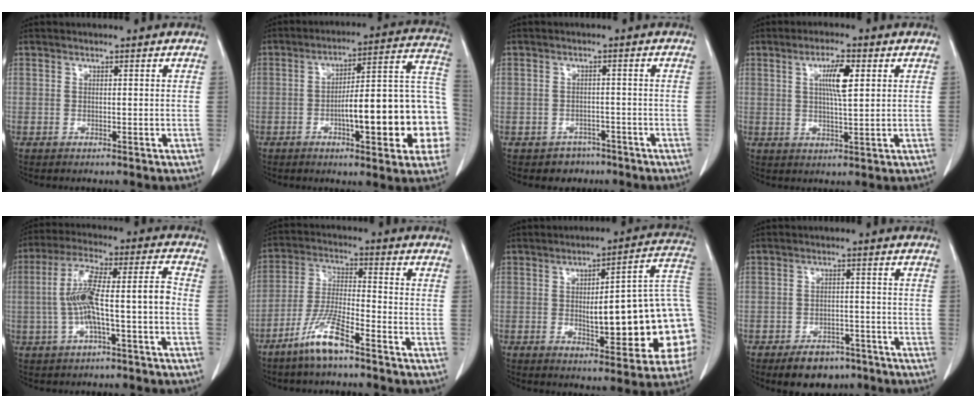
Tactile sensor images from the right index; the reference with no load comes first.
{"total": 19.8, "force": [-4.5, 4.1, 18.8], "torque": [-0.190, 0.044, -0.053]}
{"total": 3.4, "force": [-2.3, 2.6, -0.2], "torque": [0.000, 0.013, -0.033]}
{"total": 5.7, "force": [1.8, 0.8, 5.4], "torque": [-0.098, 0.000, 0.031]}
{"total": 11.5, "force": [-2.0, 1.4, 11.2], "torque": [-0.216, 0.034, -0.035]}
{"total": 8.5, "force": [-5.8, 0.8, 6.2], "torque": [-0.131, -0.013, -0.116]}
{"total": 20.5, "force": [-1.7, 4.3, 20.0], "torque": [-0.200, 0.037, -0.007]}
{"total": 6.6, "force": [-4.9, 3.8, 2.4], "torque": [-0.034, 0.005, -0.070]}